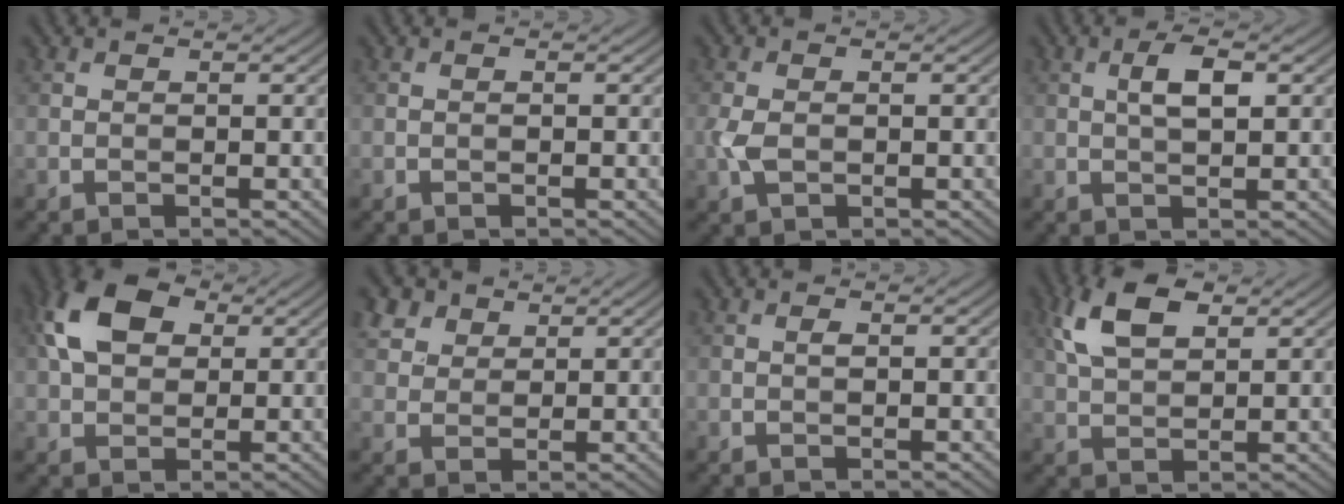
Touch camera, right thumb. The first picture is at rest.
{"total": 0.0}
{"total": 2.8, "force": [-0.5, 1.7, 2.2], "torque": [-0.059, -0.002, -0.008]}
{"total": 3.5, "force": [0.8, 1.1, 3.2], "torque": [-0.064, 0.005, 0.014]}
{"total": 8.5, "force": [2.5, 5.7, 5.8], "torque": [-0.137, 0.020, 0.041]}
{"total": 4.5, "force": [2.9, 3.0, 1.8], "torque": [-0.056, 0.000, 0.069]}
{"total": 0.6, "force": [0.0, 0.1, 0.5], "torque": [-0.011, 0.001, 0.001]}
{"total": 7.5, "force": [3.4, 3.8, 5.6], "torque": [-0.129, 0.013, 0.066]}